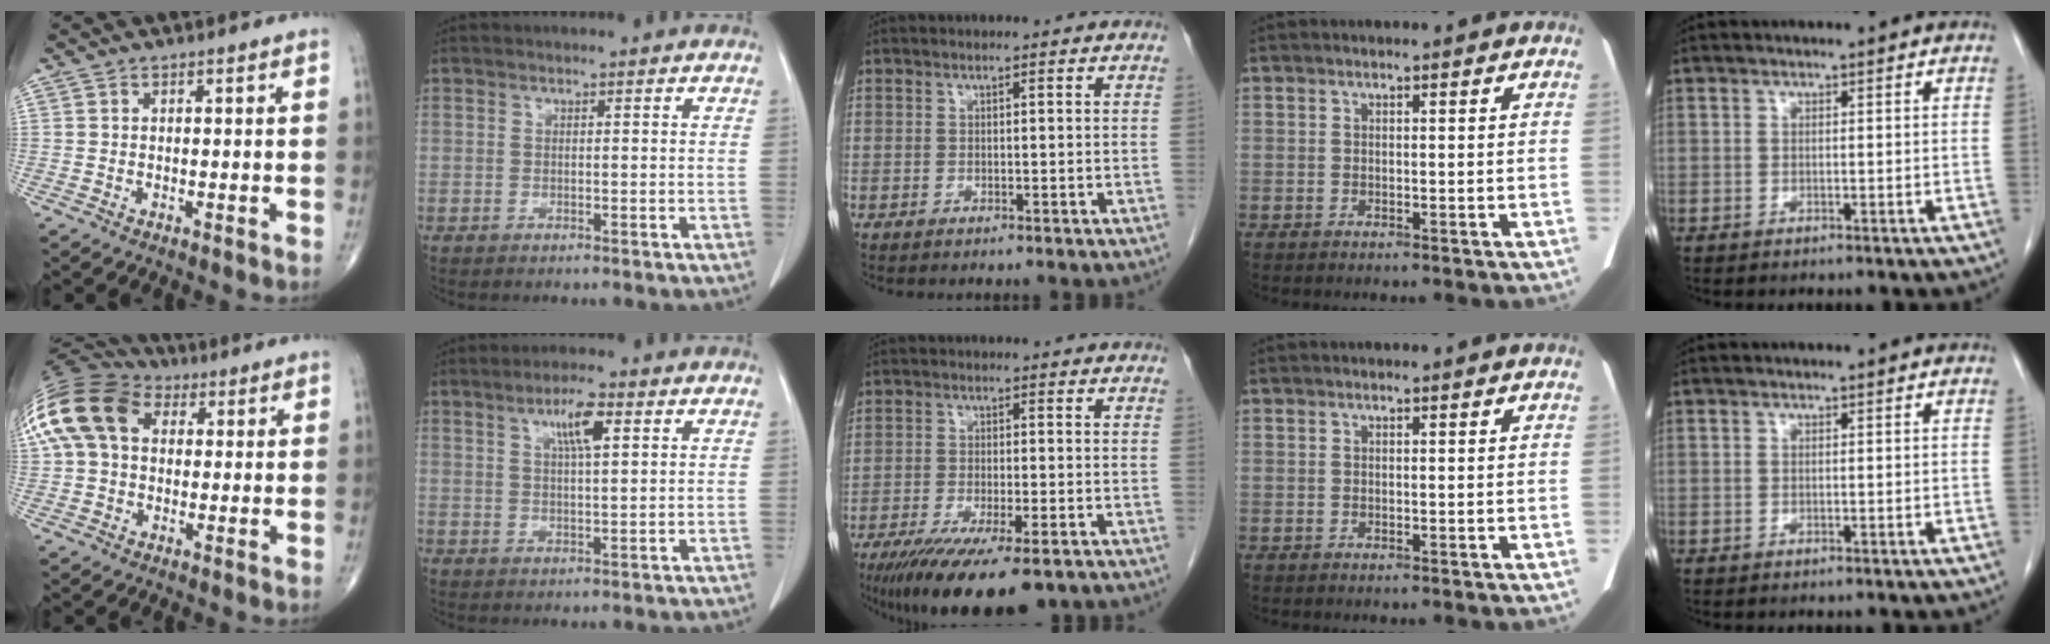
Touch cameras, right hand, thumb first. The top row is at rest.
{"thumb": {"total": 17.3, "force": [3.9, 12.3, 11.5], "torque": [-0.249, 0.043, 0.062]}, "index": {"total": 5.4, "force": [2.4, 0.8, 4.8], "torque": [-0.086, 0.003, 0.041]}, "middle": {"total": 14.4, "force": [-10.2, 2.8, 9.7], "torque": [-0.151, -0.032, -0.157]}}